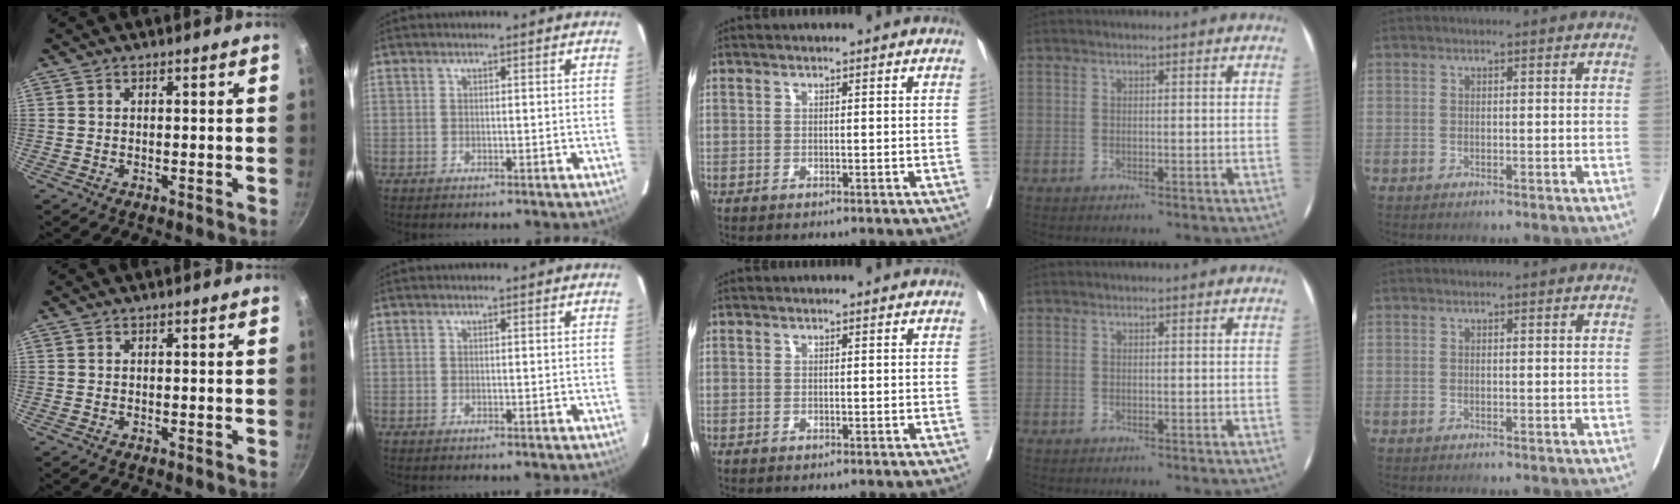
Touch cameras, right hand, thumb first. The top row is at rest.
{}